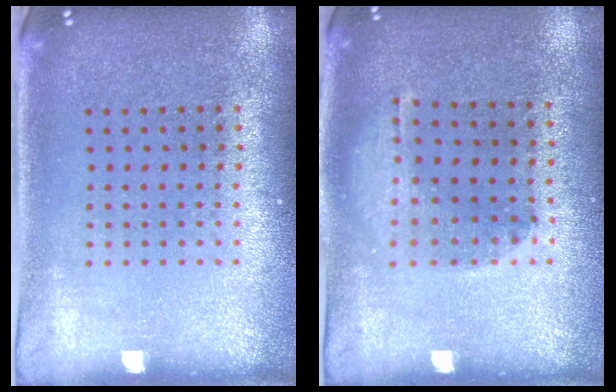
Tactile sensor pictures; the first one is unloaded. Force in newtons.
{"total": 1.1, "press": 1.1, "slide": 0.1}